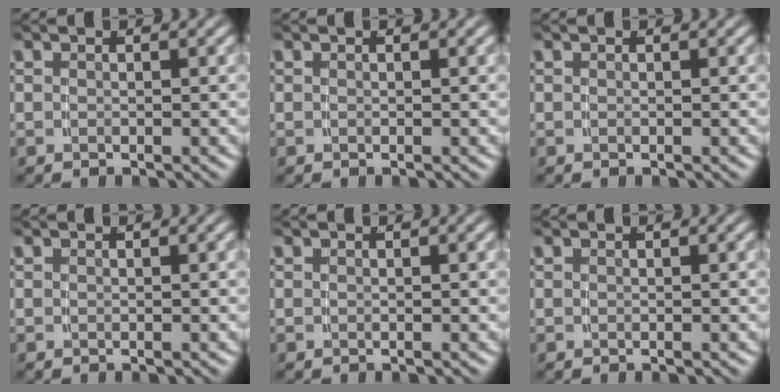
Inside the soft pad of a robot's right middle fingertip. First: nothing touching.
{"total": 0.0}
{"total": 0.0}
{"total": 0.0}
{"total": 0.0}
{"total": 0.0}